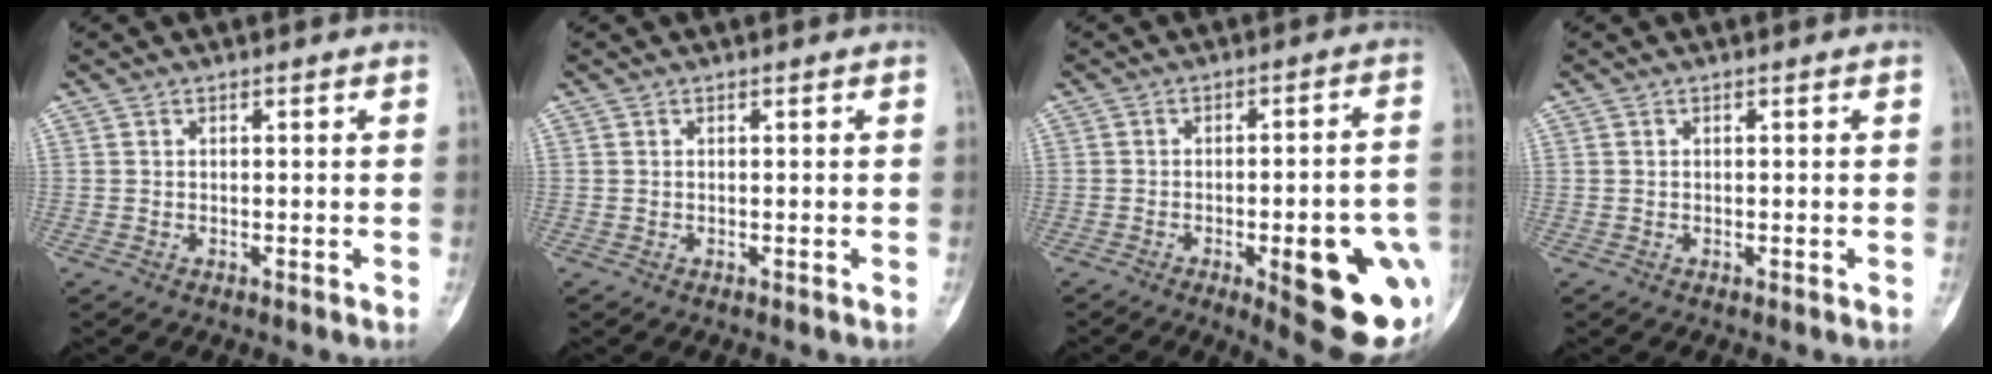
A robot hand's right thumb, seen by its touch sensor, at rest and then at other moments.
{"total": 0.0}
{"total": 19.5, "force": [-6.0, 5.5, 17.7], "torque": [-0.167, 0.013, -0.056]}
{"total": 0.0}